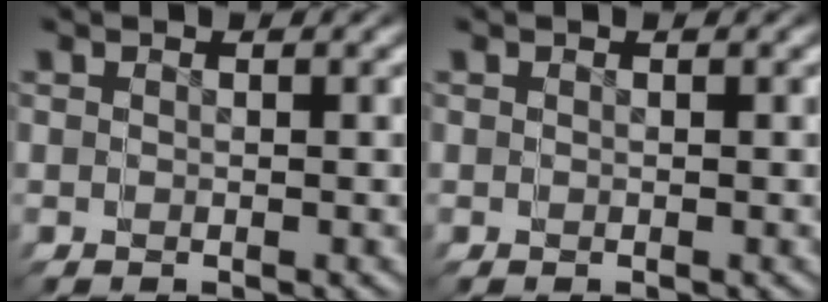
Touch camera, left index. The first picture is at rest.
{"total": 0.0}